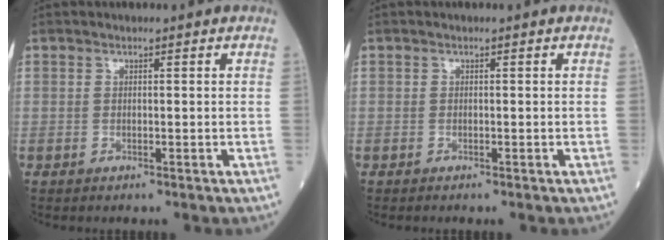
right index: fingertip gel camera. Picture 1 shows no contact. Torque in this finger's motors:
{"motor_torque": [0.05, 0.03, 0.02, 0.00]}